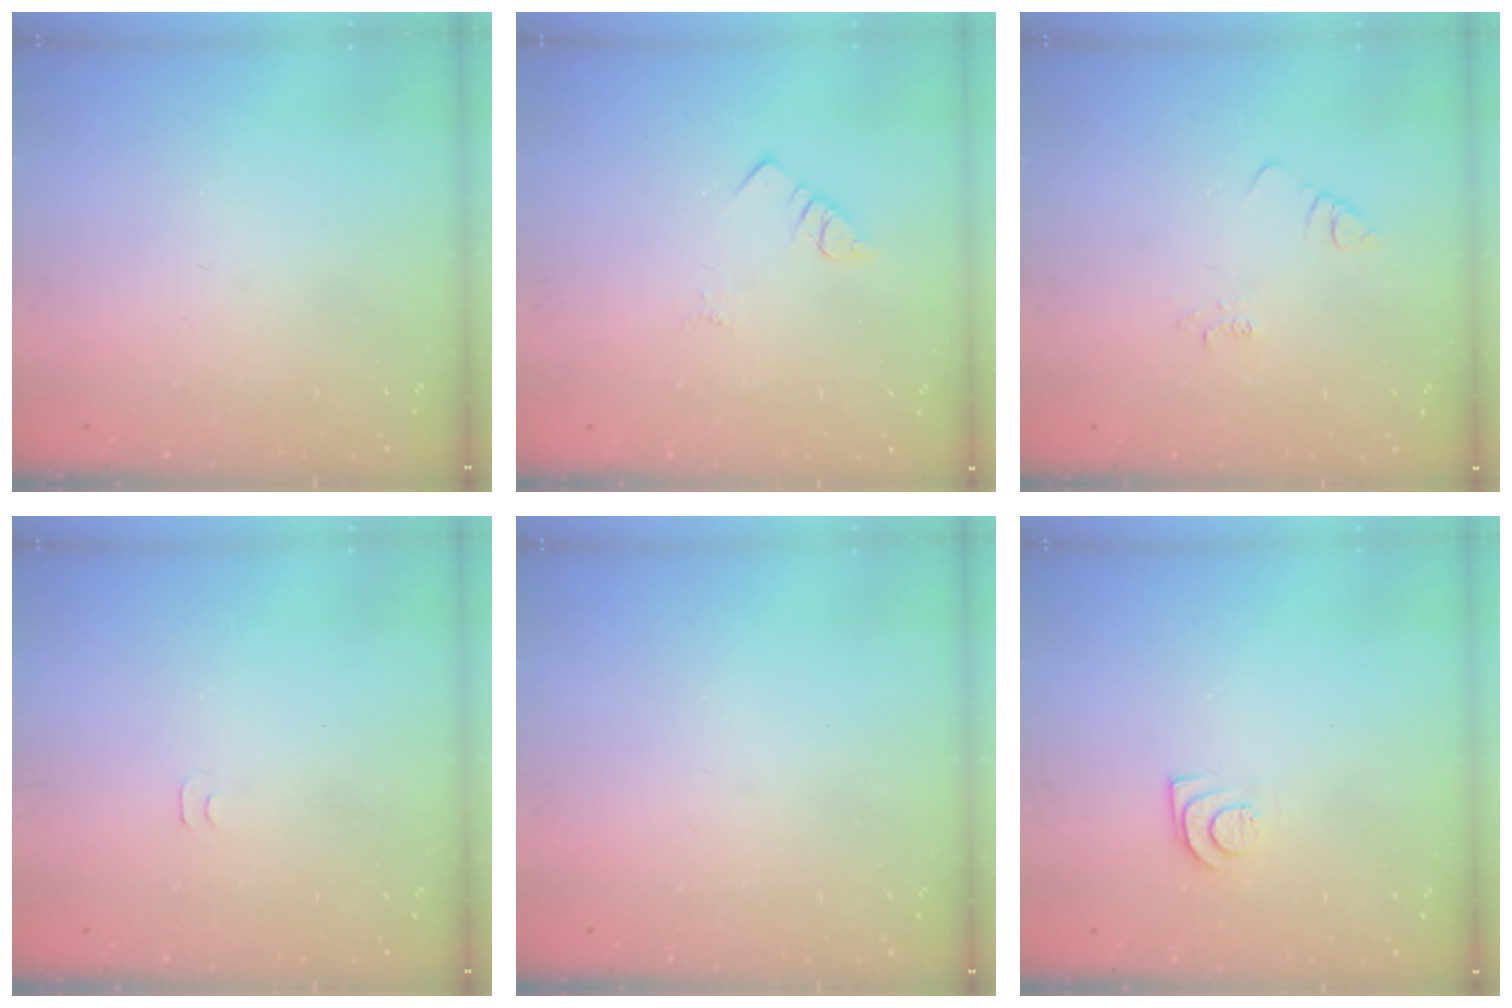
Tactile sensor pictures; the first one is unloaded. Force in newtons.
{"total": 3.1, "press": 3.1, "slide": 0.4}
{"total": 2.1, "press": 2.1, "slide": 0.4}
{"total": 4.0, "press": 4.0, "slide": 0.6}
{"total": 0.0}
{"total": 7.9, "press": 7.8, "slide": 0.7}